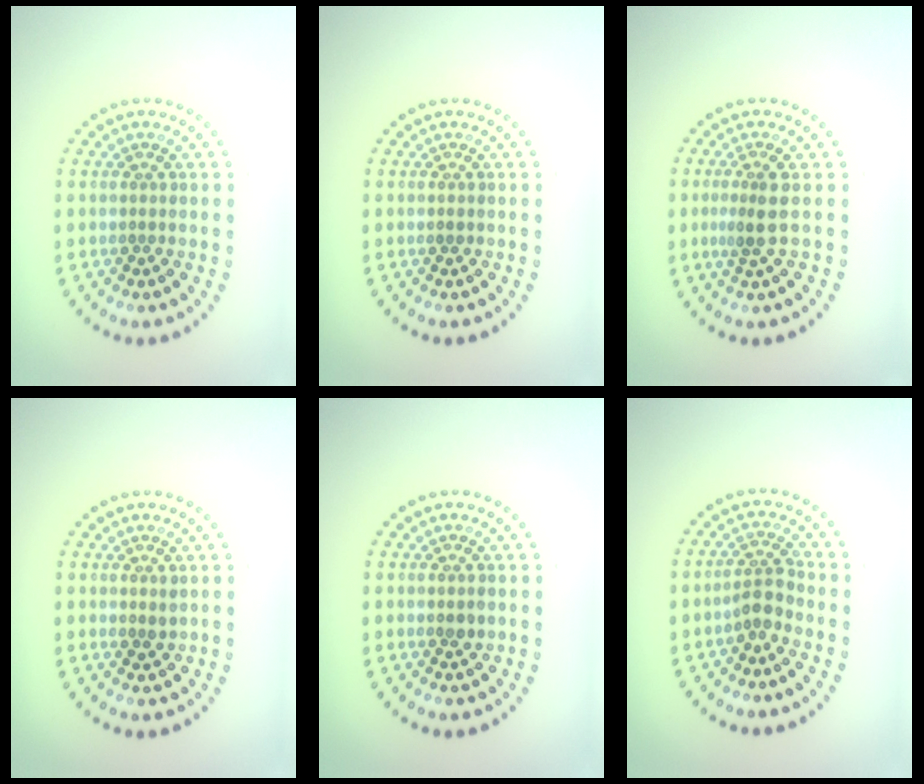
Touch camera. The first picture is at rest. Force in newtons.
{"total": 0.6, "press": 0.6, "slide": 0.1}
{"total": 2.2, "press": 1.8, "slide": 1.4}
{"total": 0.9, "press": 0.8, "slide": 0.3}
{"total": 1.2, "press": 1.1, "slide": 0.4}
{"total": 2.3, "press": 1.8, "slide": 1.3}